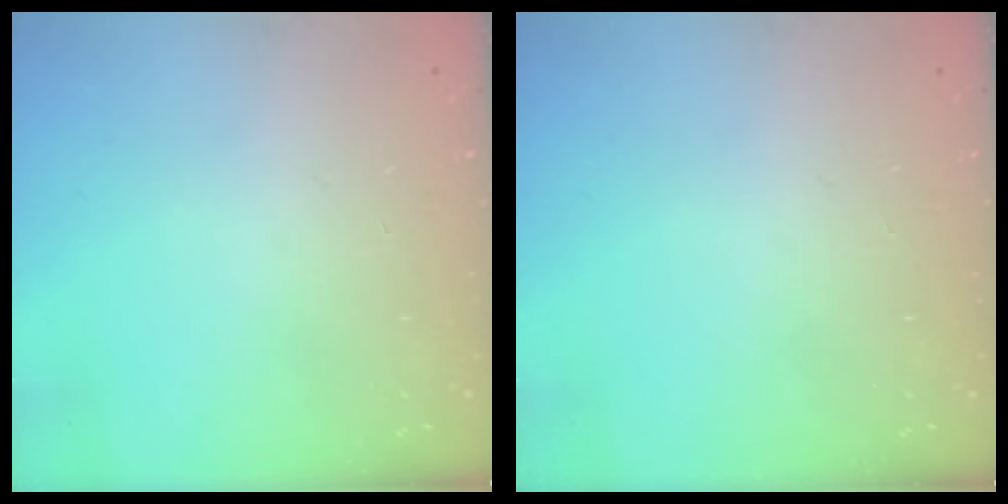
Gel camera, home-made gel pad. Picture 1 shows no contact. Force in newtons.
{"total": 0.0}